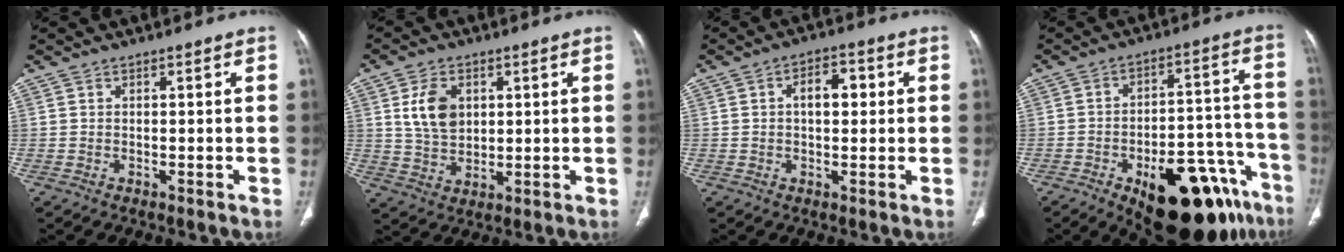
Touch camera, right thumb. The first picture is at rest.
{"total": 8.2, "force": [2.3, 5.6, 5.5], "torque": [-0.083, -0.013, 0.050]}
{"total": 5.8, "force": [0.9, 3.3, 4.6], "torque": [-0.054, 0.013, 0.009]}
{"total": 24.2, "force": [-13.5, 10.5, 17.1], "torque": [-0.152, 0.082, -0.183]}